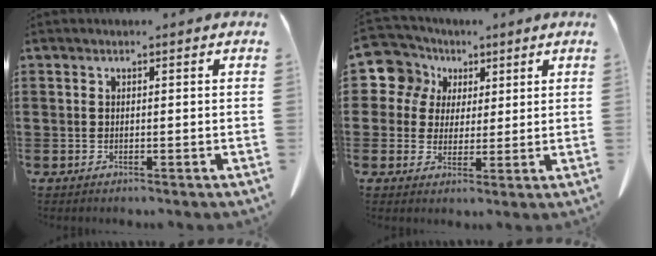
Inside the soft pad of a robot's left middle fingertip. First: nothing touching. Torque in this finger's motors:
{"motor_torque": [0.35, 0.07, 0.00, 0.00]}